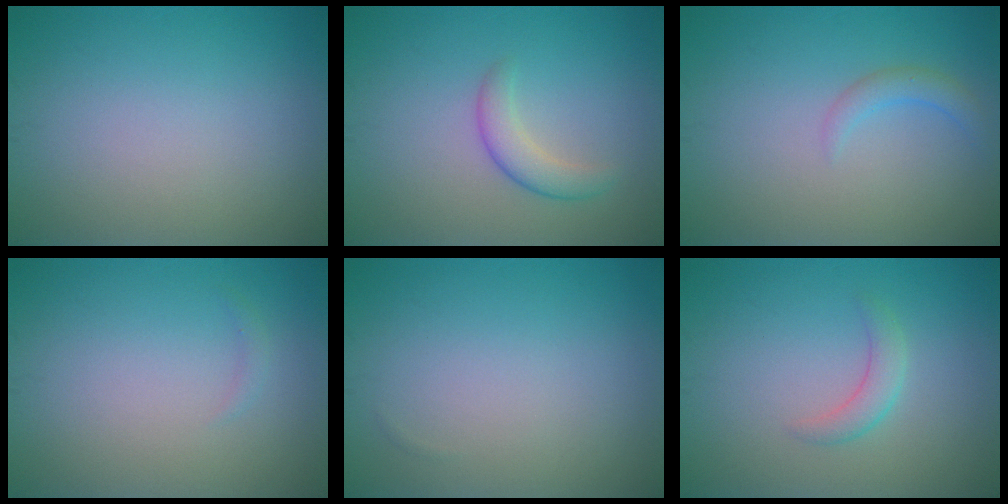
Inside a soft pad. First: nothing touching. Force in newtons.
{"total": 2.4, "press": 2.4, "slide": 0.1}
{"total": 1.5, "press": 1.5, "slide": 0.2}
{"total": 0.5, "press": 0.5, "slide": 0.0}
{"total": 0.0}
{"total": 1.8, "press": 1.8, "slide": 0.0}